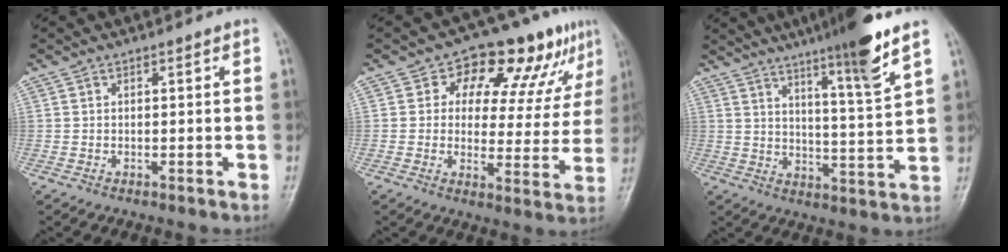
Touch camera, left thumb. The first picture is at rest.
{"total": 14.5, "force": [8.2, 8.0, 8.9], "torque": [-0.064, -0.017, 0.110]}
{"total": 12.8, "force": [8.6, 0.1, 9.5], "torque": [-0.147, -0.051, 0.137]}